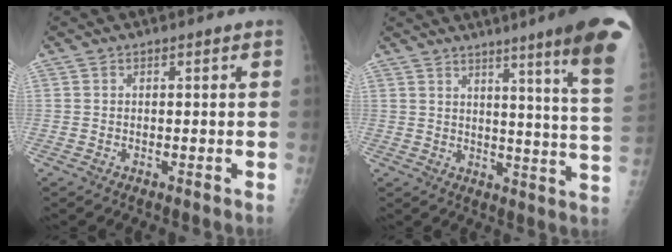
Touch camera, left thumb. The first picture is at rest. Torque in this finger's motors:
{"motor_torque": [3.60, 1.41, 1.31, -1.46, 0.13]}